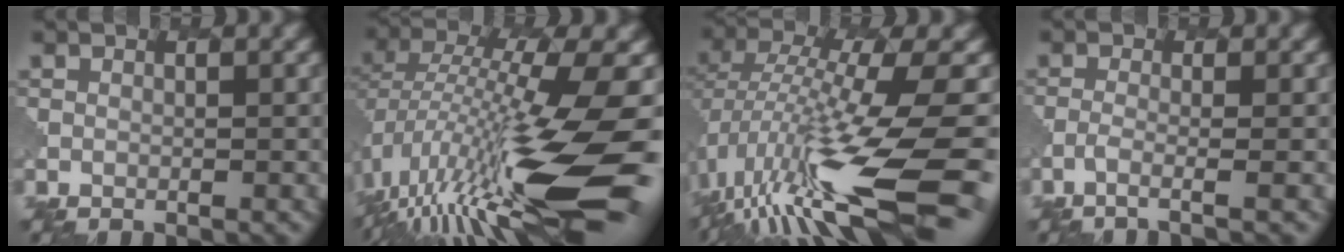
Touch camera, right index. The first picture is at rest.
{"total": 15.5, "force": [-4.6, 3.6, 14.4], "torque": [-0.273, 0.013, -0.079]}
{"total": 14.2, "force": [-5.0, 3.9, 12.8], "torque": [-0.254, 0.003, -0.078]}
{"total": 2.2, "force": [-1.1, 0.5, 1.8], "torque": [-0.021, 0.002, -0.045]}